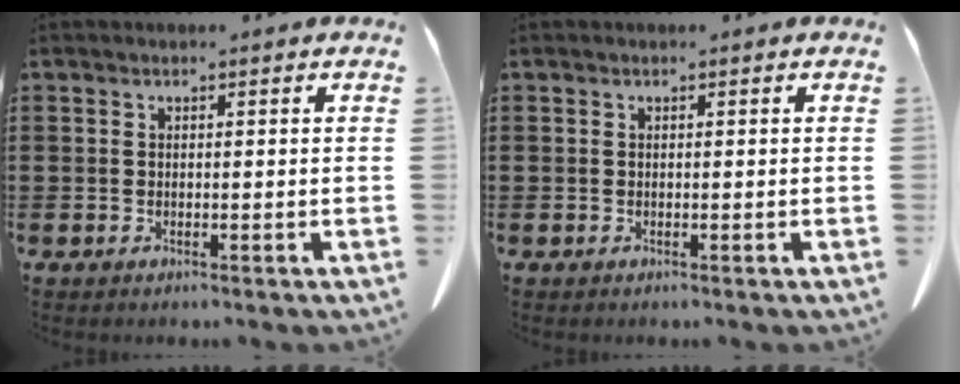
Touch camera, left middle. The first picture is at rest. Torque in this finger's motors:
{"motor_torque": [-0.01, 0.00, 0.00, 0.00]}